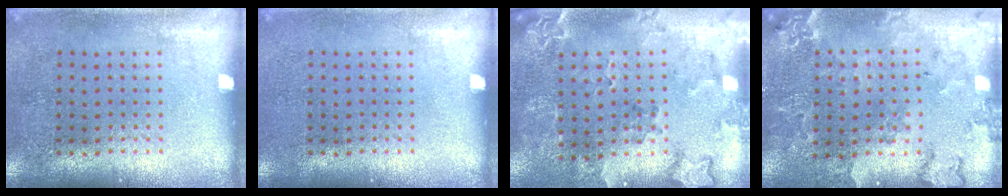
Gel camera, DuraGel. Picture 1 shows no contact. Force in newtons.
{"total": 0.0}
{"total": 1.9, "press": 1.7, "slide": 0.8}
{"total": 0.5, "press": 0.5, "slide": 0.2}